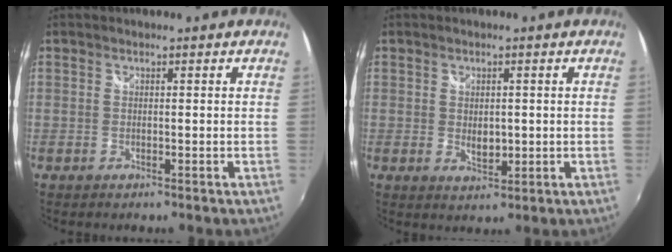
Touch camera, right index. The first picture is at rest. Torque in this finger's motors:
{"motor_torque": [0.04, 0.11, 0.13, 0.02]}